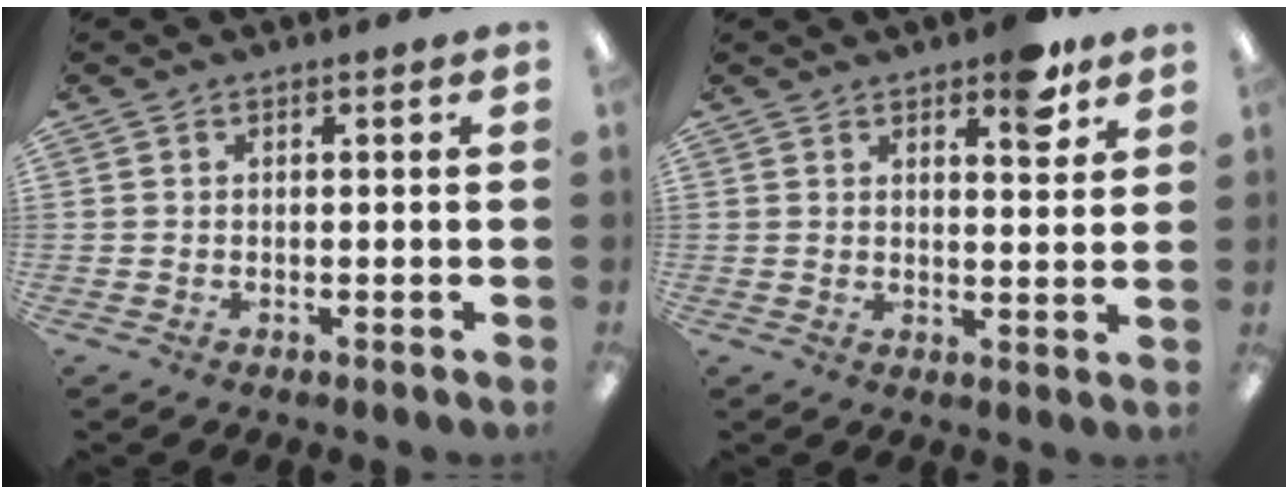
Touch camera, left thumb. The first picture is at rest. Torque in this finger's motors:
{"motor_torque": [0.22, -0.03, 0.53, -0.51, 0.06]}